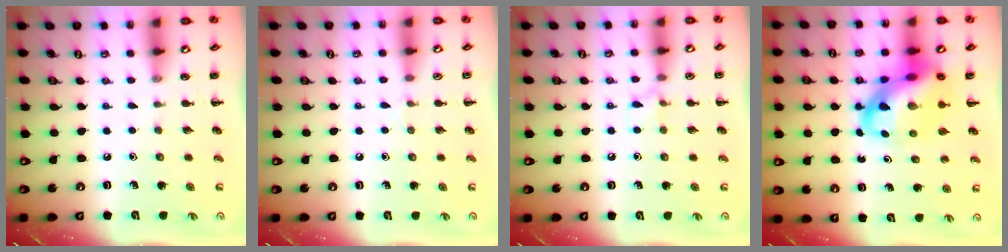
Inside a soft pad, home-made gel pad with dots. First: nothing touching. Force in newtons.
{"total": 2.9, "press": 2.8, "slide": 1.0}
{"total": 4.8, "press": 4.6, "slide": 1.5}
{"total": 16.7, "press": 16.1, "slide": 4.4}